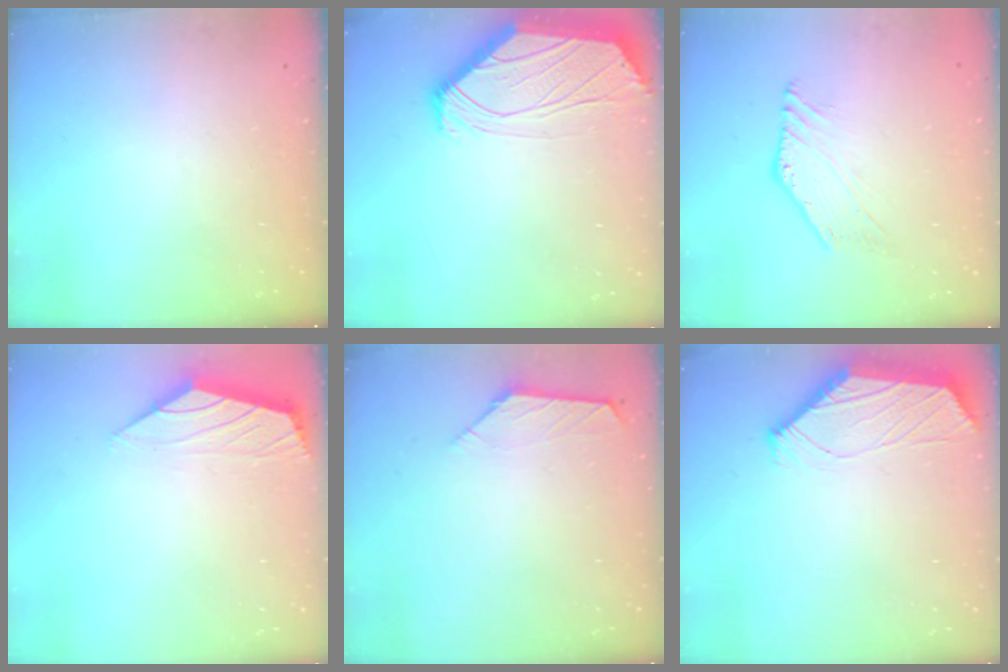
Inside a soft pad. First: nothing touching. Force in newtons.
{"total": 1.1, "press": 1.0, "slide": 0.6}
{"total": 1.8, "press": 1.8, "slide": 0.5}
{"total": 0.0}
{"total": 3.7, "press": 3.6, "slide": 0.6}
{"total": 1.8, "press": 1.8, "slide": 0.2}